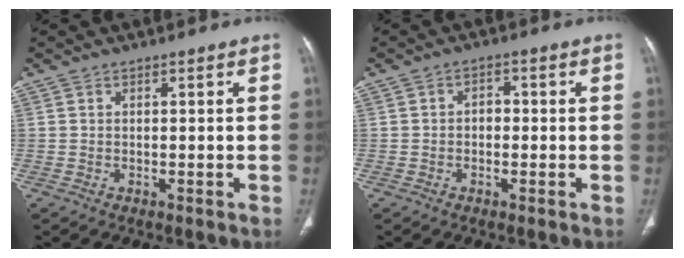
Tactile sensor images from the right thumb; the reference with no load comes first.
{"total": 2.2, "force": [-0.3, 1.7, 1.4], "torque": [-0.010, 0.012, -0.011]}